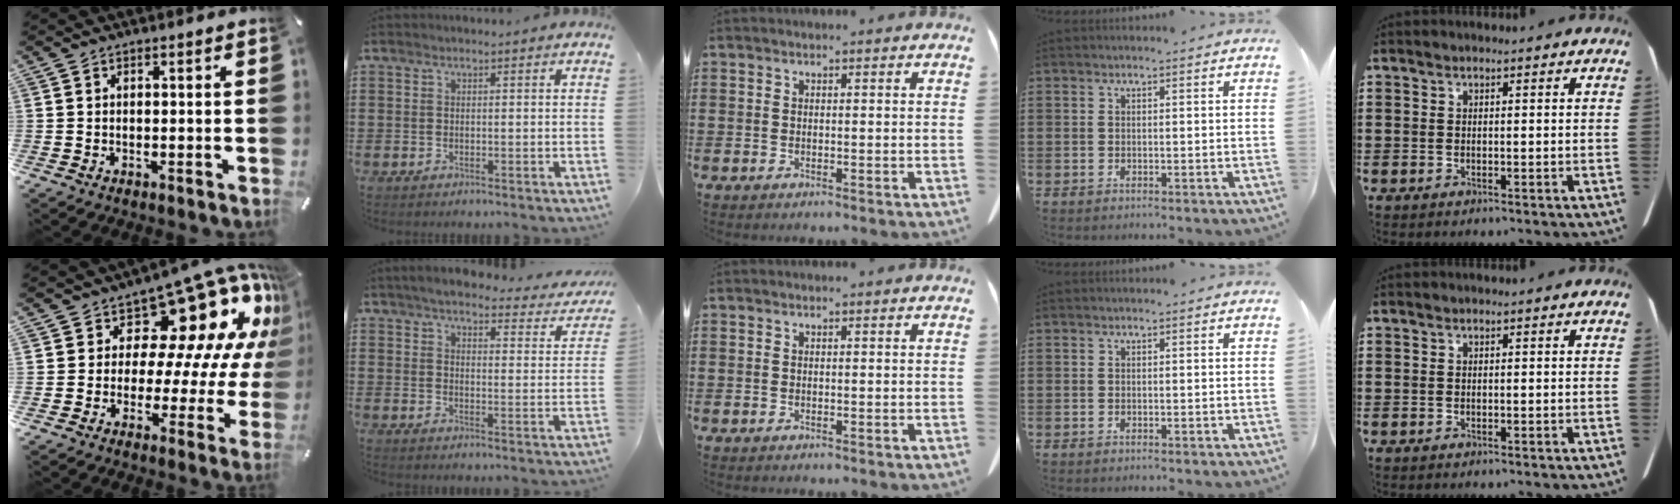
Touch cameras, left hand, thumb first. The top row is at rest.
{"thumb": {"total": 18.6, "force": [9.8, 10.6, 11.8], "torque": [-0.150, -0.085, 0.161]}, "index": {"total": 4.7, "force": [4.3, 0.6, 2.0], "torque": [-0.057, -0.020, 0.071]}}